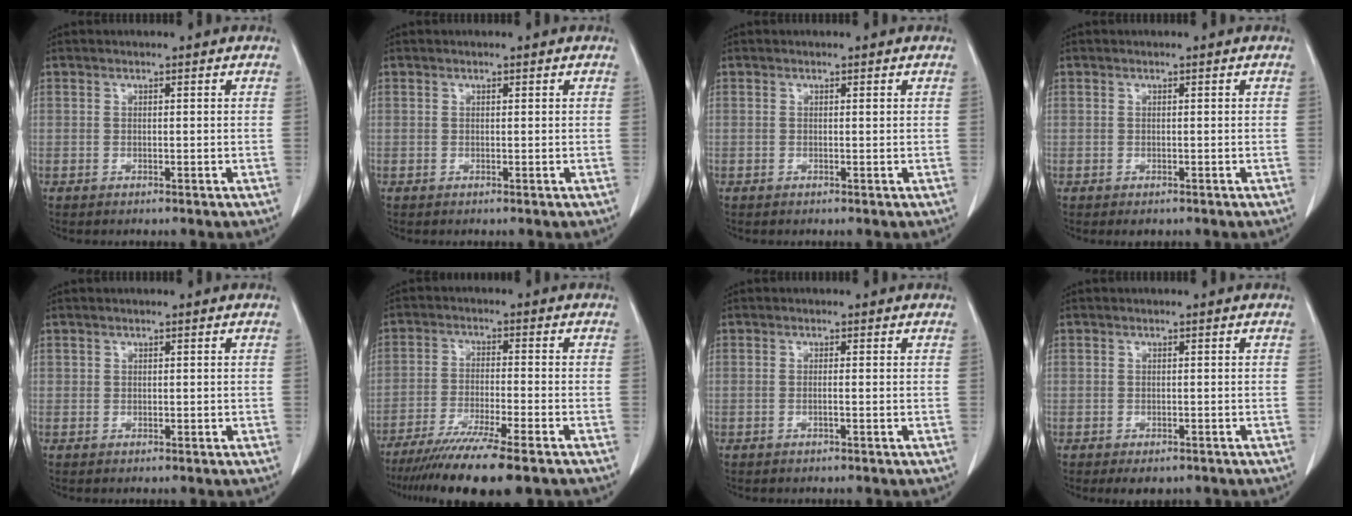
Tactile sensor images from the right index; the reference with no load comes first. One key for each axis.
{"total": 0.0}
{"total": 0.0}
{"total": 1.0, "fx": -0.6, "fy": 0.7, "fz": 0.3, "tx": -0.003, "ty": 0.001, "tz": -0.005}
{"total": 0.5, "fx": 0.1, "fy": 0.5, "fz": 0.1, "tx": 0.005, "ty": 0.003, "tz": 0.001}
{"total": 13.1, "fx": -10.3, "fy": -0.1, "fz": 8.1, "tx": -0.132, "ty": -0.036, "tz": -0.164}
{"total": 0.6, "fx": -0.2, "fy": -0.1, "fz": 0.6, "tx": -0.010, "ty": 0.001, "tz": -0.004}
{"total": 2.8, "fx": -2.0, "fy": 1.7, "fz": 1.0, "tx": -0.005, "ty": 0.001, "tz": -0.020}